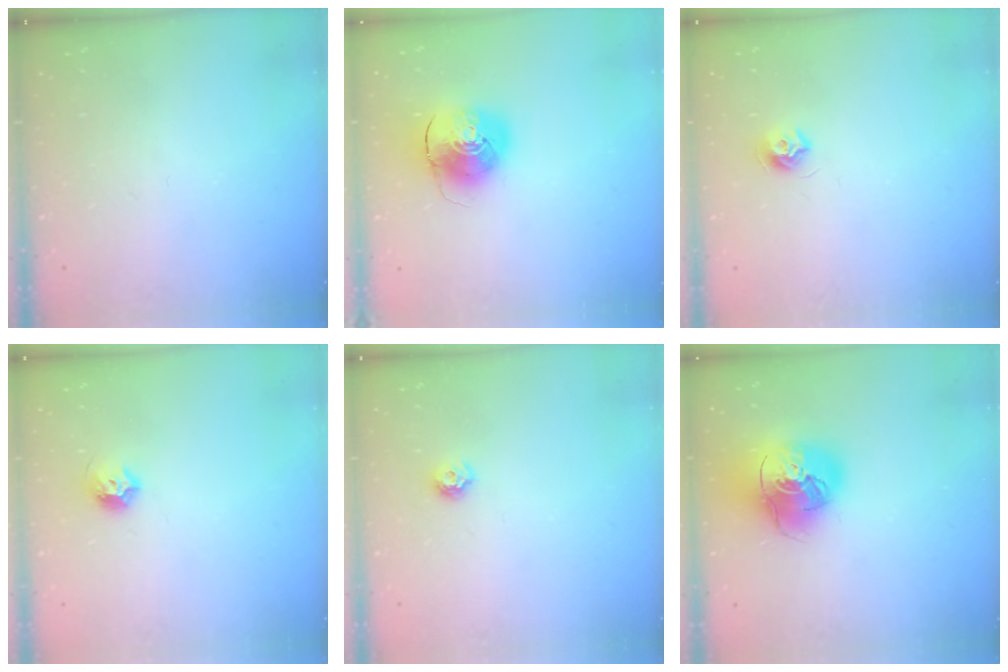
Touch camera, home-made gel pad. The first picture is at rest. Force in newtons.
{"total": 9.7, "press": 9.6, "slide": 1.4}
{"total": 7.6, "press": 7.5, "slide": 0.5}
{"total": 7.4, "press": 7.3, "slide": 1.2}
{"total": 6.1, "press": 6.1, "slide": 0.8}
{"total": 19.6, "press": 19.4, "slide": 2.7}